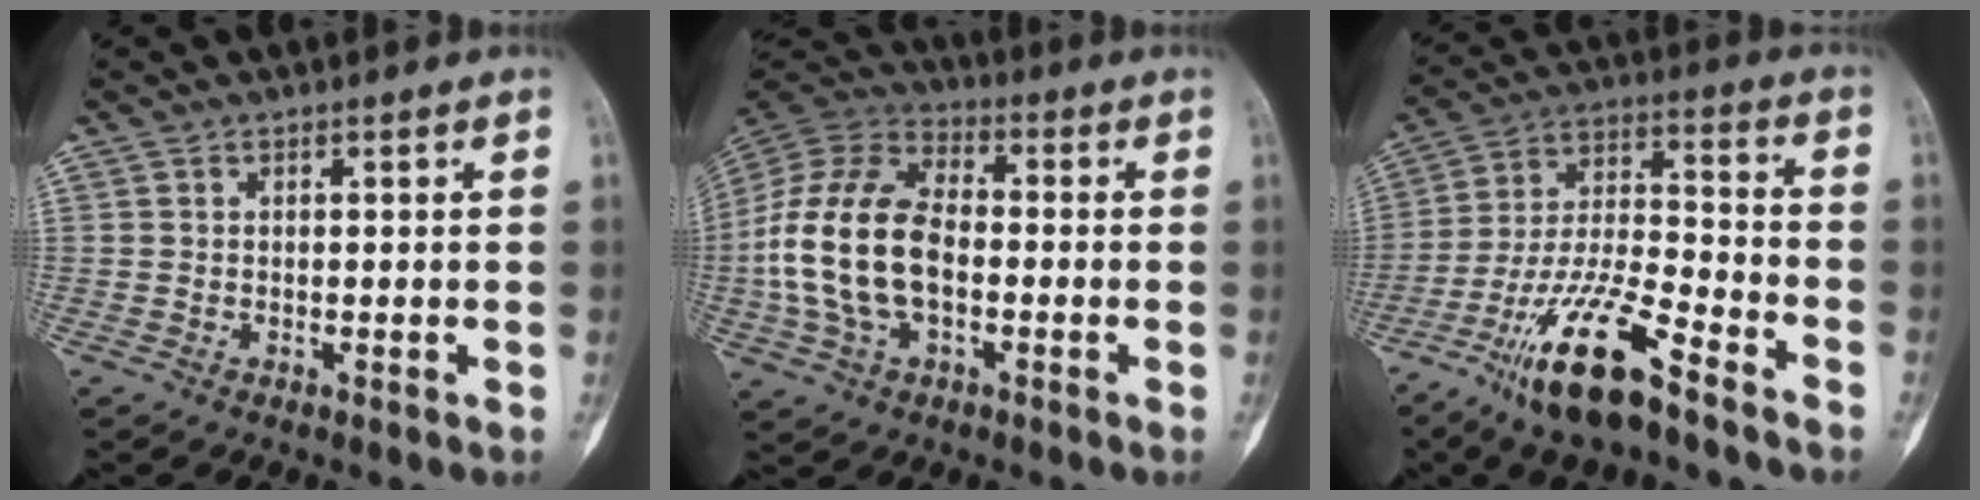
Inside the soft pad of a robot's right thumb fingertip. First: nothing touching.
{"total": 18.4, "force": [-2.2, 11.3, 14.3], "torque": [-0.289, 0.027, -0.042]}
{"total": 16.8, "force": [-11.0, 4.1, 12.1], "torque": [-0.233, 0.065, -0.203]}